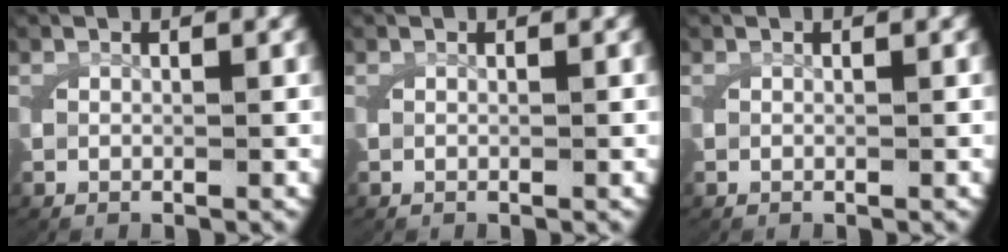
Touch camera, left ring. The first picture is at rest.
{"total": 0.0}
{"total": 0.0}